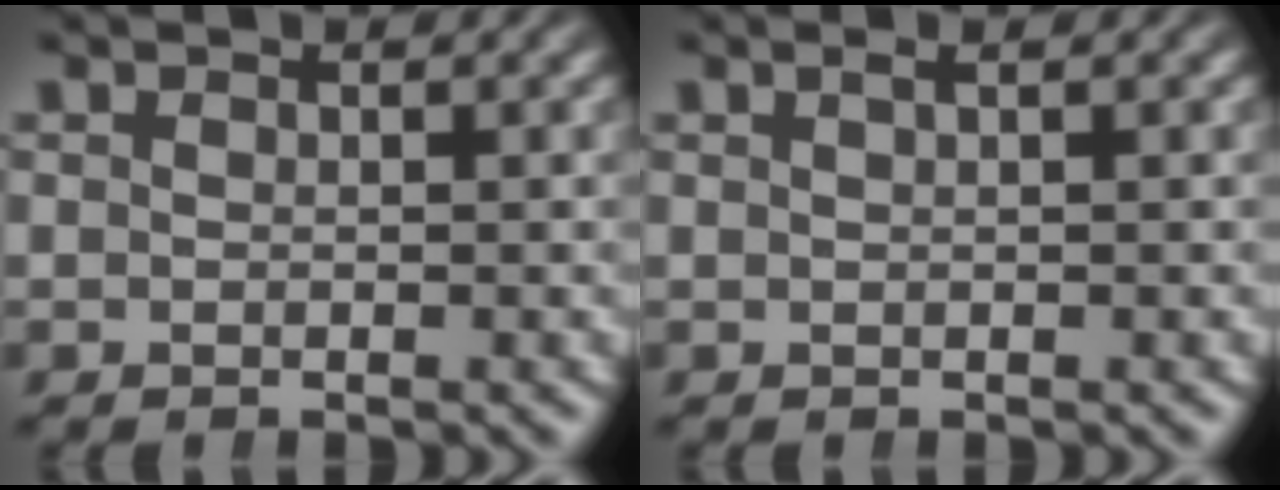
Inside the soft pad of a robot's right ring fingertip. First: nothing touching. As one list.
[{"total": 0.8, "force": [0.4, -0.2, 0.7], "torque": [-0.005, 0.007, 0.008]}]